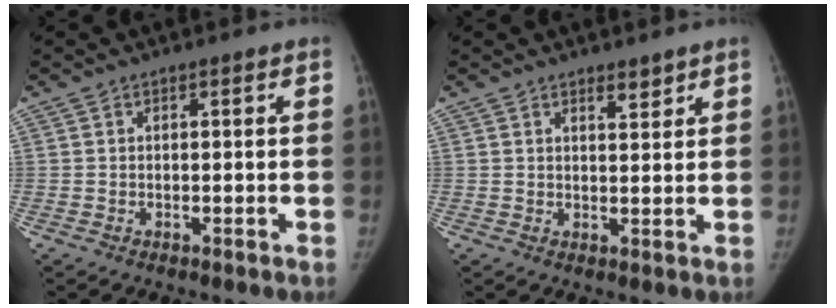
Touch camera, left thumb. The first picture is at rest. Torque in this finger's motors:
{"motor_torque": [-0.18, -0.09, 0.01, 0.35, -0.01]}